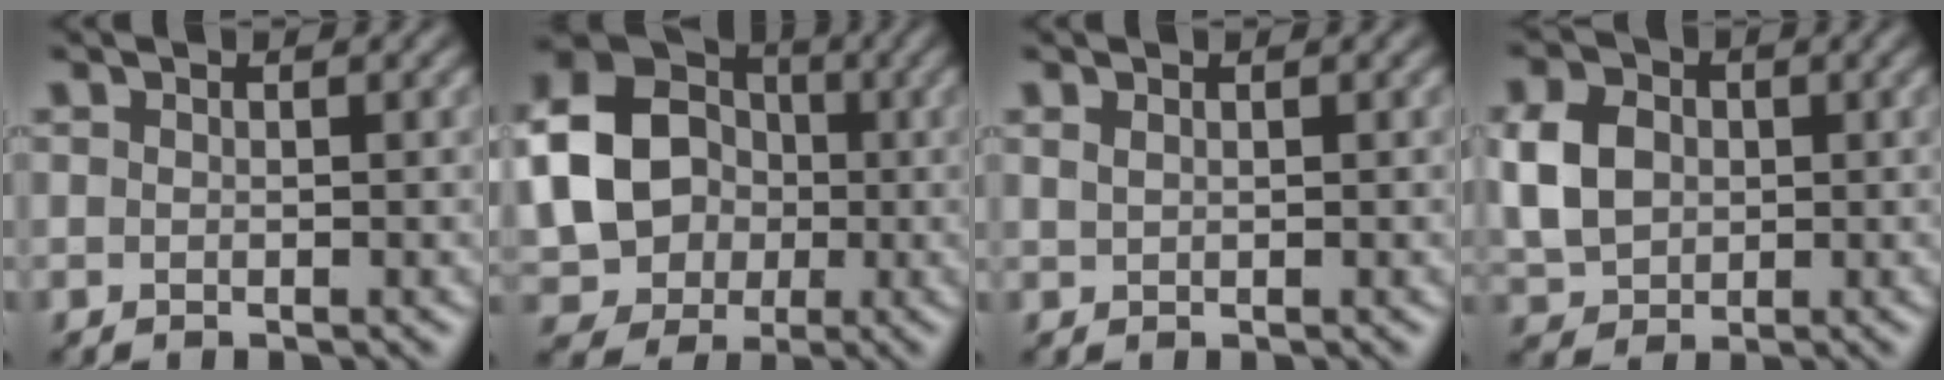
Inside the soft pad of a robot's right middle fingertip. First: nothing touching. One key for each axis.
{"total": 11.7, "fx": -0.1, "fy": 9.9, "fz": 6.3, "tx": -0.142, "ty": 0.001, "tz": -0.013}
{"total": 0.6, "fx": 0.4, "fy": 0.3, "fz": 0.4, "tx": -0.013, "ty": 0.001, "tz": 0.011}
{"total": 5.5, "fx": 0.4, "fy": 4.4, "fz": 3.2, "tx": -0.082, "ty": 0.008, "tz": 0.004}